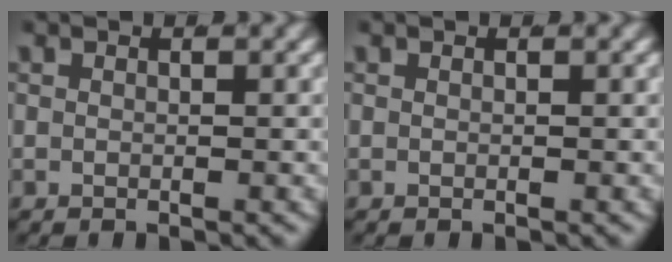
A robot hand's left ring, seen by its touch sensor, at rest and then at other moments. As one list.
[{"total": 0.0}]